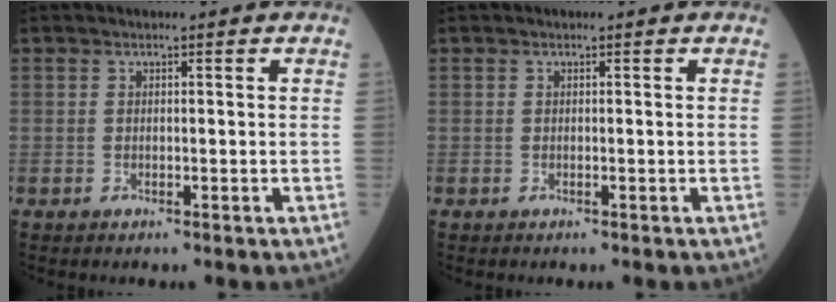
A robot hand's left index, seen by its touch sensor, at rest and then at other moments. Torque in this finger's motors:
{"motor_torque": [0.04, -0.15, 0.00, 0.00]}